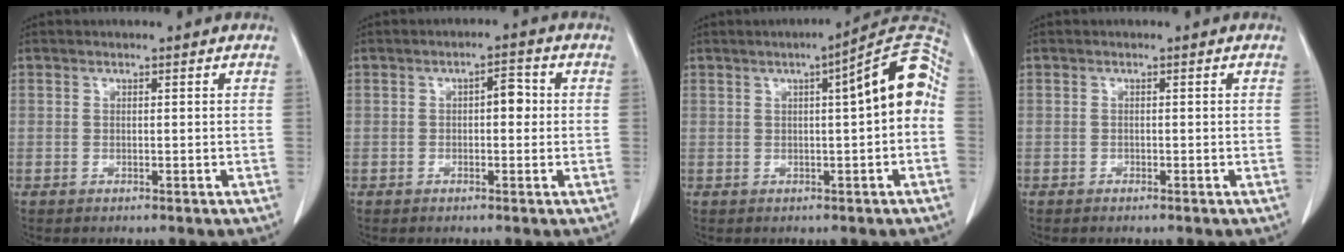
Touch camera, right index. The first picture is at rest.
{"total": 3.0, "force": [0.2, 1.3, 2.7], "torque": [-0.038, 0.013, 0.001]}
{"total": 9.7, "force": [1.2, 1.0, 9.6], "torque": [-0.120, 0.034, 0.007]}
{"total": 0.0}